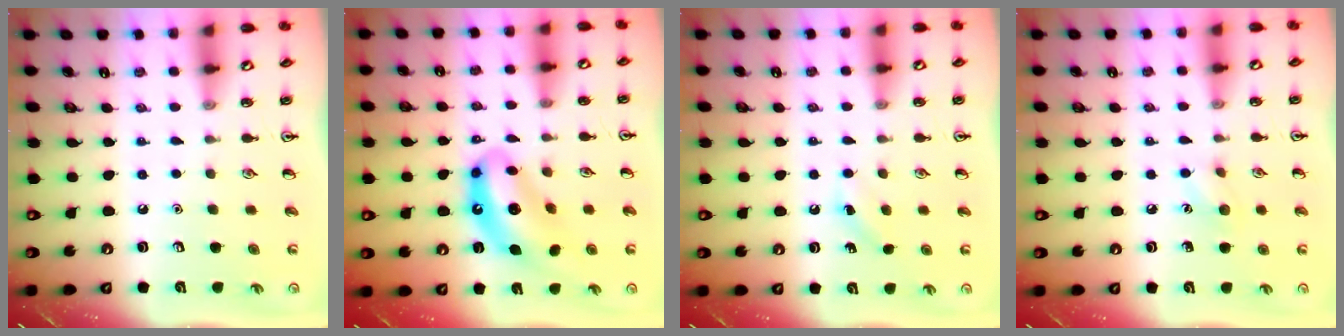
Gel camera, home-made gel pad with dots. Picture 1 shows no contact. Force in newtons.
{"total": 11.5, "press": 10.9, "slide": 3.8}
{"total": 2.8, "press": 2.6, "slide": 1.0}
{"total": 7.1, "press": 6.9, "slide": 1.8}